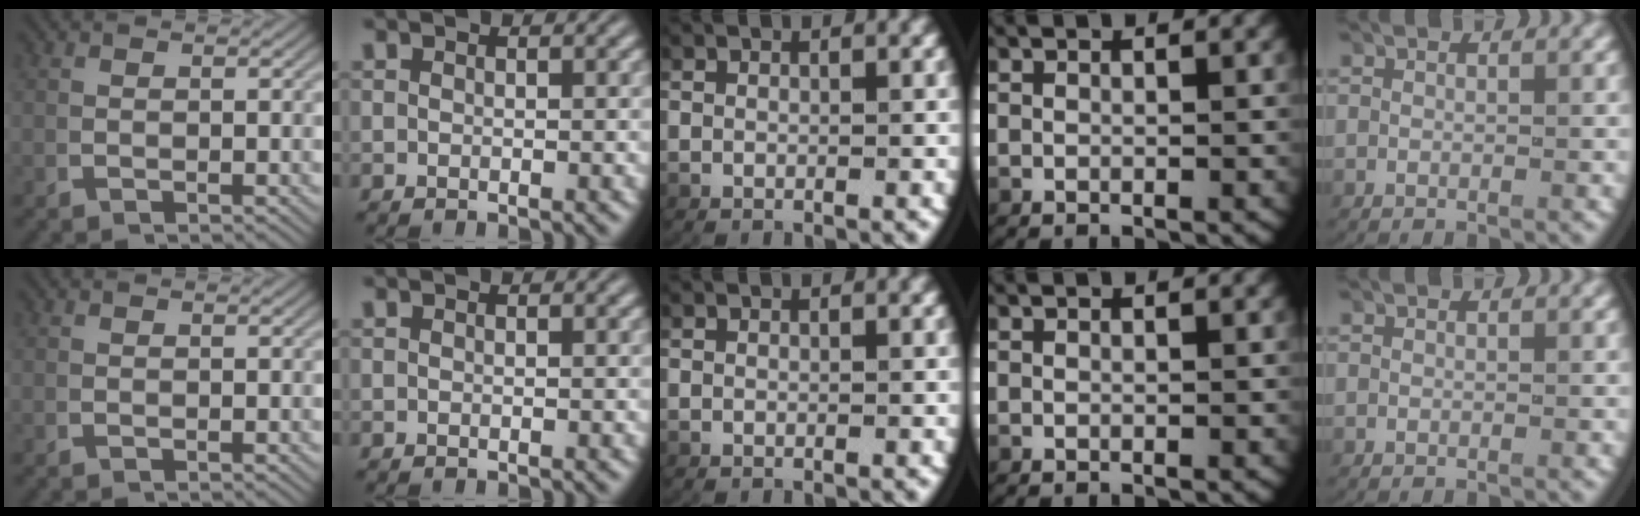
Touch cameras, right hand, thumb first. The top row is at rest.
{}